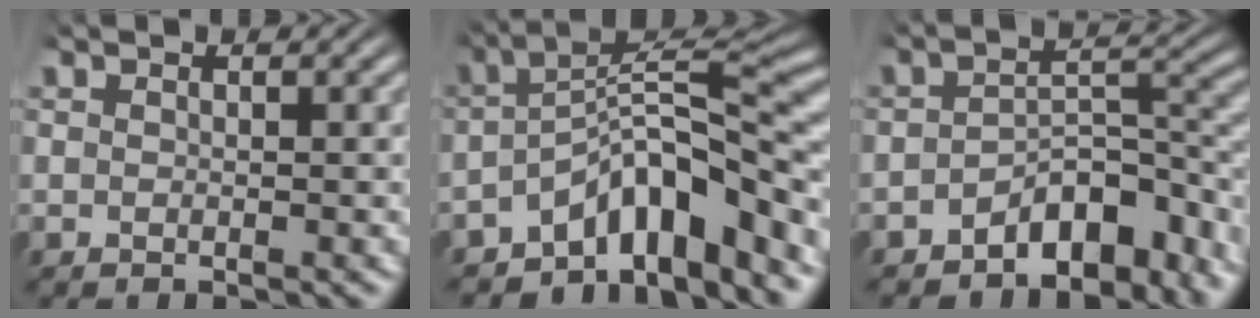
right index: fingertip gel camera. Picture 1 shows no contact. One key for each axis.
{"total": 7.9, "fx": -3.2, "fy": 3.2, "fz": 6.5, "tx": -0.105, "ty": -0.018, "tz": -0.040}
{"total": 6.1, "fx": -4.0, "fy": 2.0, "fz": 4.2, "tx": -0.048, "ty": -0.012, "tz": -0.059}